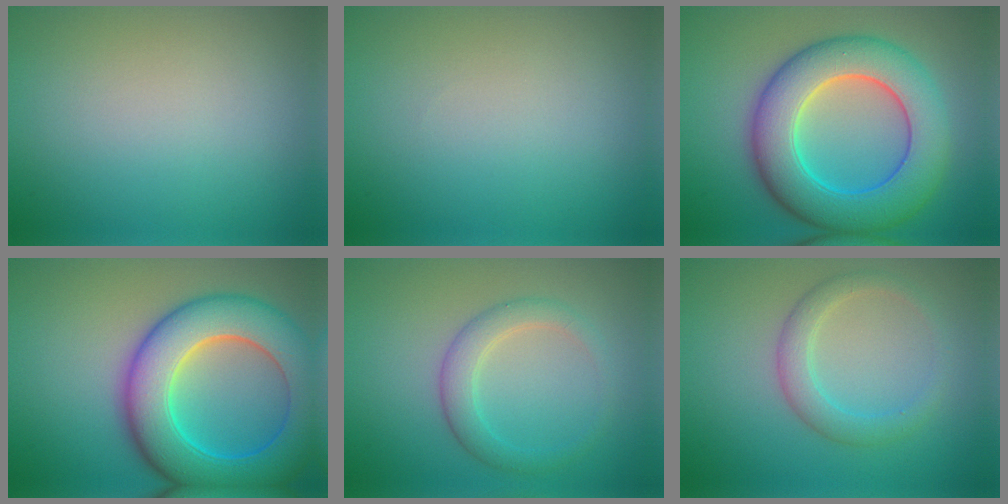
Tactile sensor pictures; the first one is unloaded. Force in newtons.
{"total": 0.0}
{"total": 10.2, "press": 10.2, "slide": 0.2}
{"total": 11.6, "press": 11.6, "slide": 0.2}
{"total": 2.9, "press": 2.9, "slide": 0.1}
{"total": 2.8, "press": 2.8, "slide": 0.2}